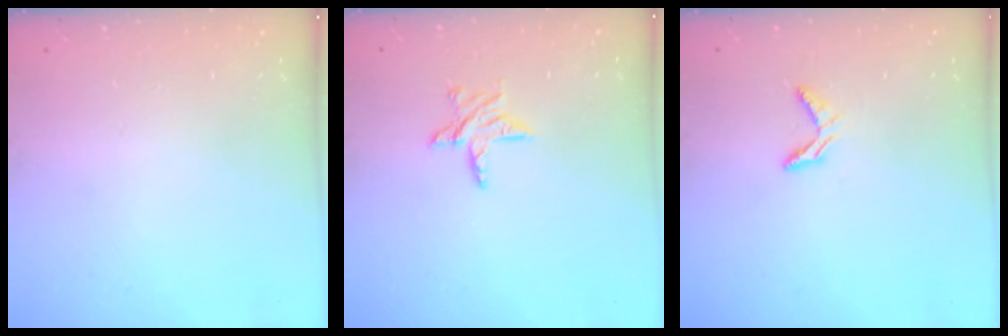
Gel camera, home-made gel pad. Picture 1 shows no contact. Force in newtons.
{"total": 6.7, "press": 6.7, "slide": 0.3}
{"total": 4.7, "press": 4.7, "slide": 0.1}